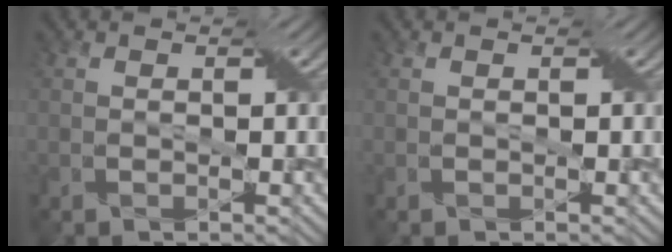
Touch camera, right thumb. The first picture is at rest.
{"total": 0.0}